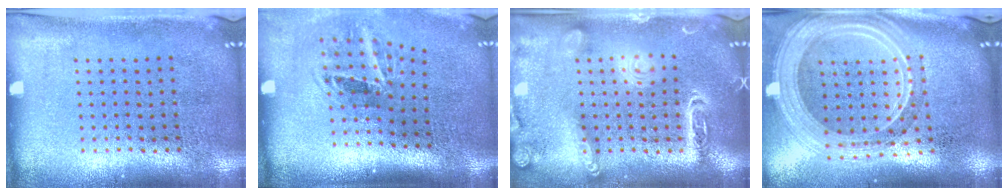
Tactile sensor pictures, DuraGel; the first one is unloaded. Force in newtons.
{"total": 2.0, "press": 1.1, "slide": 1.6}
{"total": 2.0, "press": 1.9, "slide": 0.1}
{"total": 2.8, "press": 2.3, "slide": 1.5}